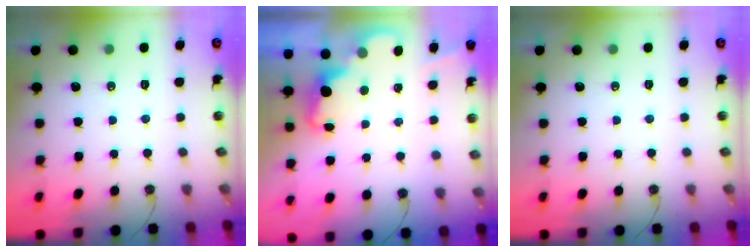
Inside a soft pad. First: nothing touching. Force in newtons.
{"total": 2.3, "press": 2.2, "slide": 0.5}
{"total": 0.0}